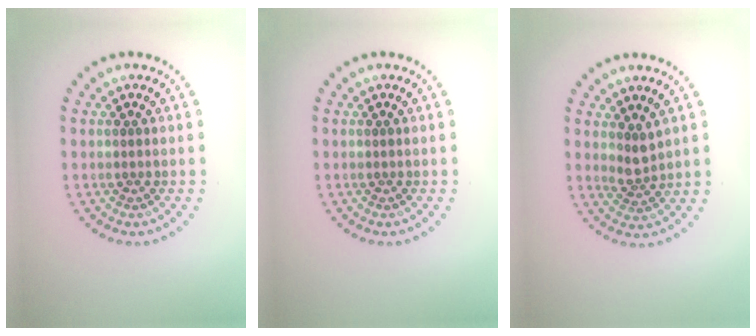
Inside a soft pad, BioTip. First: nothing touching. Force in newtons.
{"total": 0.0}
{"total": 1.9, "press": 1.5, "slide": 1.1}